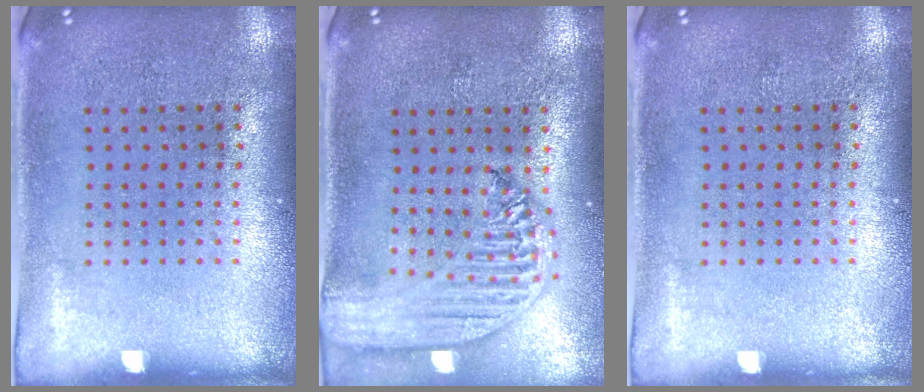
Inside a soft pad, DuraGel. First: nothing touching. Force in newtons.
{"total": 2.6, "press": 2.1, "slide": 1.5}
{"total": 0.0}